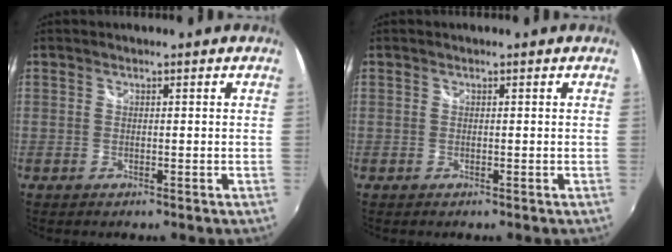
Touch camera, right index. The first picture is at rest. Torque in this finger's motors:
{"motor_torque": [0.27, 0.27, 0.00, 0.00]}